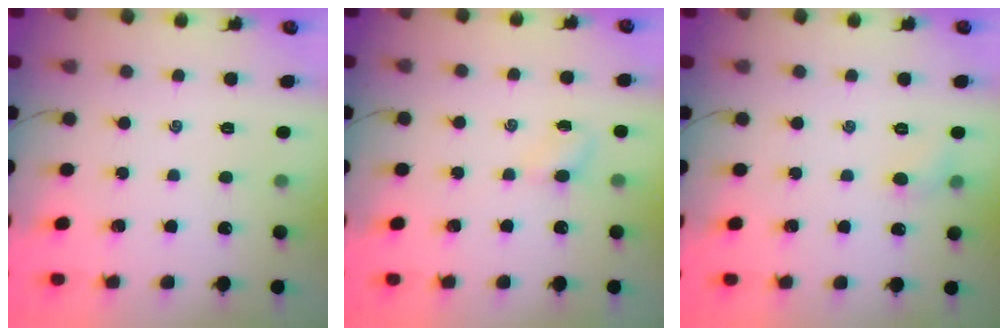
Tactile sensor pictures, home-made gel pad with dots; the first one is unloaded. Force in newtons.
{"total": 2.8, "press": 2.6, "slide": 0.9}
{"total": 4.5, "press": 4.3, "slide": 1.4}